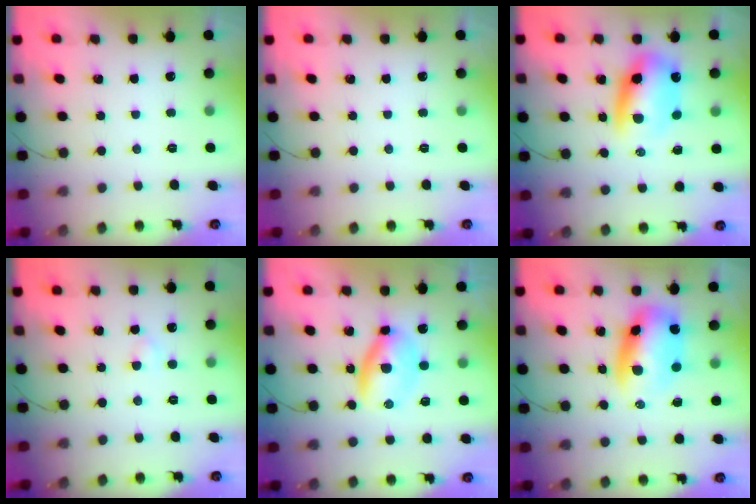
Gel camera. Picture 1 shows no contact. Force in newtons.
{"total": 0.0}
{"total": 10.8, "press": 10.4, "slide": 3.0}
{"total": 2.3, "press": 2.1, "slide": 0.9}
{"total": 5.9, "press": 5.8, "slide": 0.9}
{"total": 10.2, "press": 9.9, "slide": 2.4}